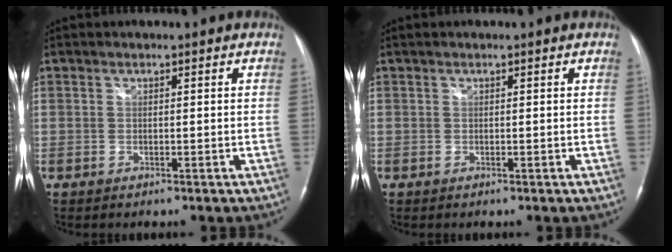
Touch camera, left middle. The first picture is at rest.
{"total": 0.0}